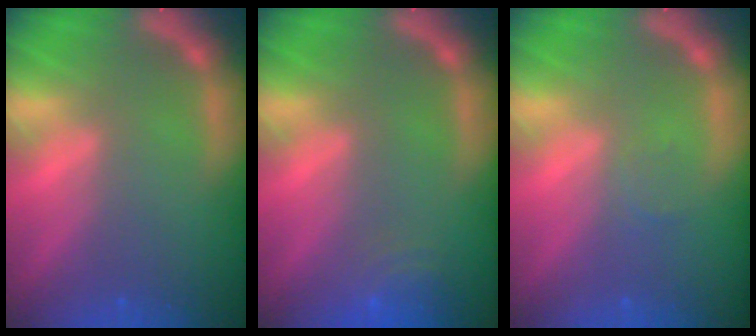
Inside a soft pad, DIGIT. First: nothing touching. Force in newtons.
{"total": 4.0}
{"total": 1.0}